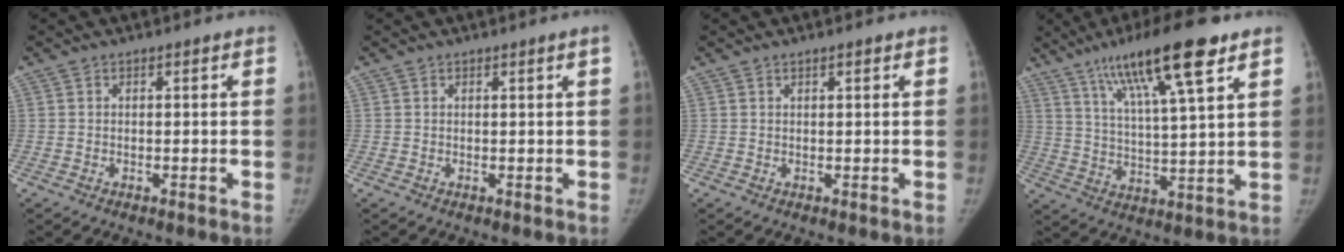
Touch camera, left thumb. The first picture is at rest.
{"total": 0.7, "force": [0.3, -0.4, 0.6], "torque": [-0.011, -0.003, 0.010]}
{"total": 0.7, "force": [0.5, 0.1, 0.5], "torque": [-0.004, 0.000, 0.006]}
{"total": 16.5, "force": [9.6, 2.5, 13.2], "torque": [-0.220, -0.027, 0.166]}